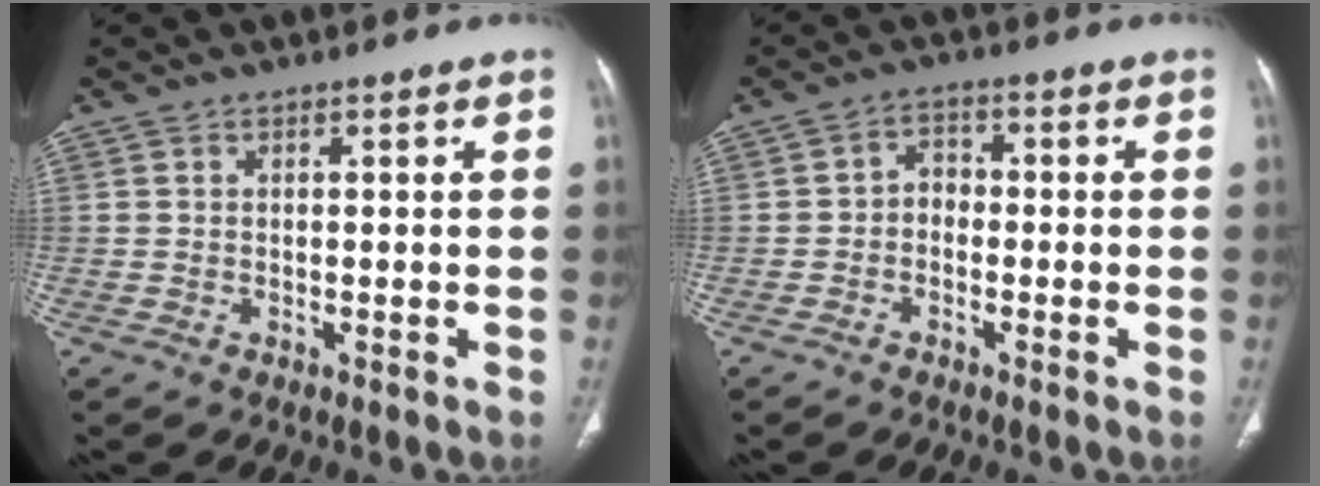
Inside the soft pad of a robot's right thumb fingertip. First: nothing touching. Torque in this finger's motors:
{"motor_torque": [-0.53, -0.17, 0.27, -0.33, -0.06]}